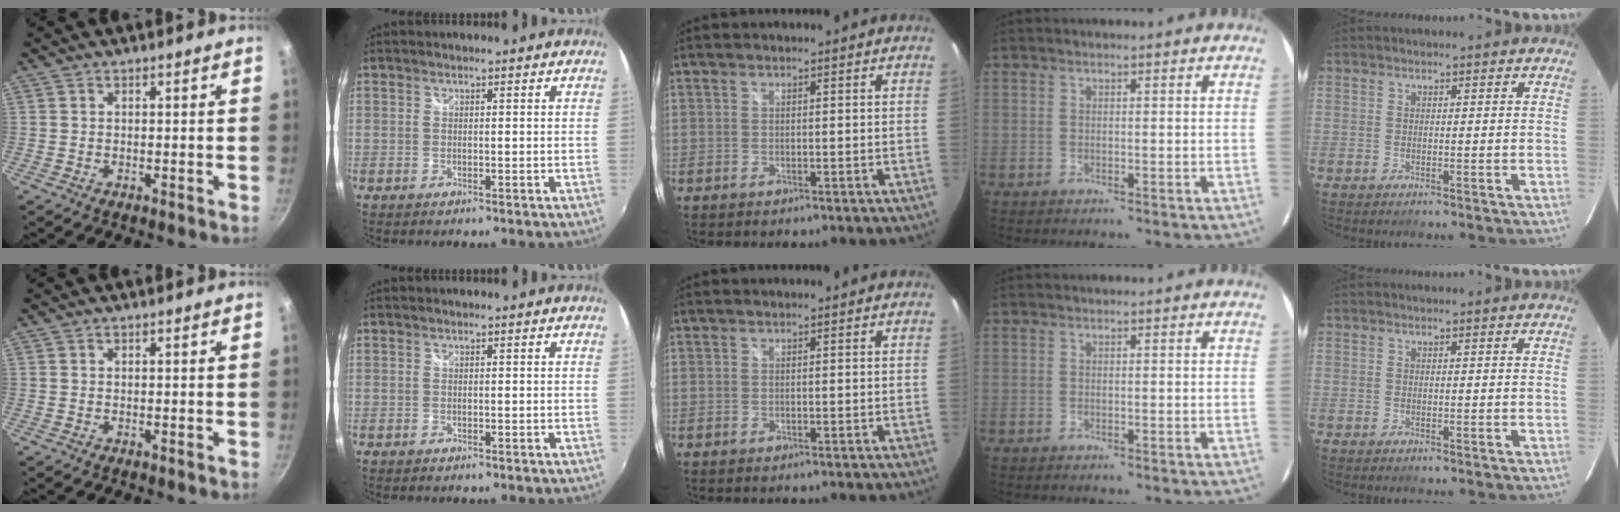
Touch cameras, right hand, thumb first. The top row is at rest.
{}